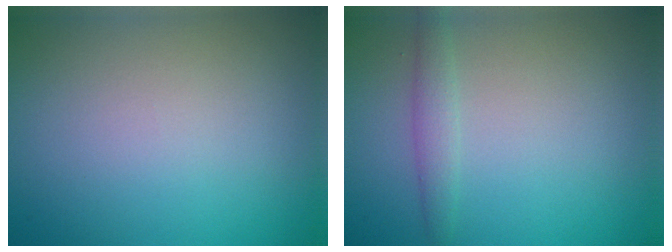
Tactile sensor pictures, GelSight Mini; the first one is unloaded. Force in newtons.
{"total": 1.5, "press": 1.5, "slide": 0.1}